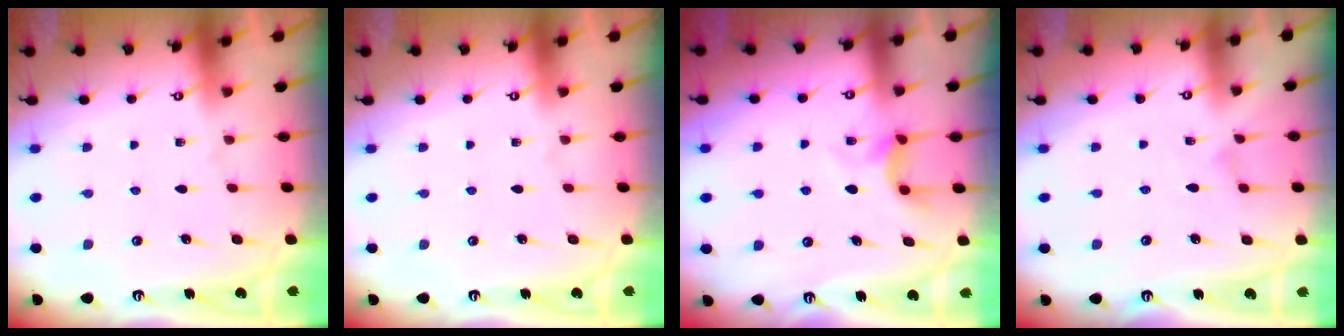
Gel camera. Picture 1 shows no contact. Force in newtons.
{"total": 0.0}
{"total": 4.2, "press": 4.2, "slide": 0.6}
{"total": 0.0}